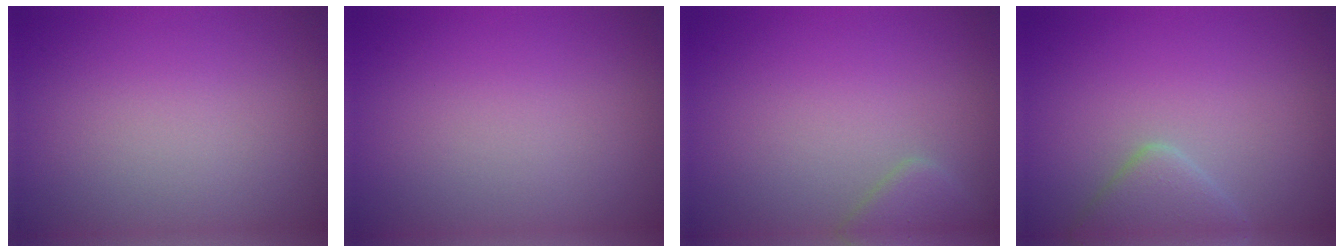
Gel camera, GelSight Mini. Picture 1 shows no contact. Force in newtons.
{"total": 0.0}
{"total": 2.0, "press": 2.0, "slide": 0.2}
{"total": 2.8, "press": 2.8, "slide": 0.1}